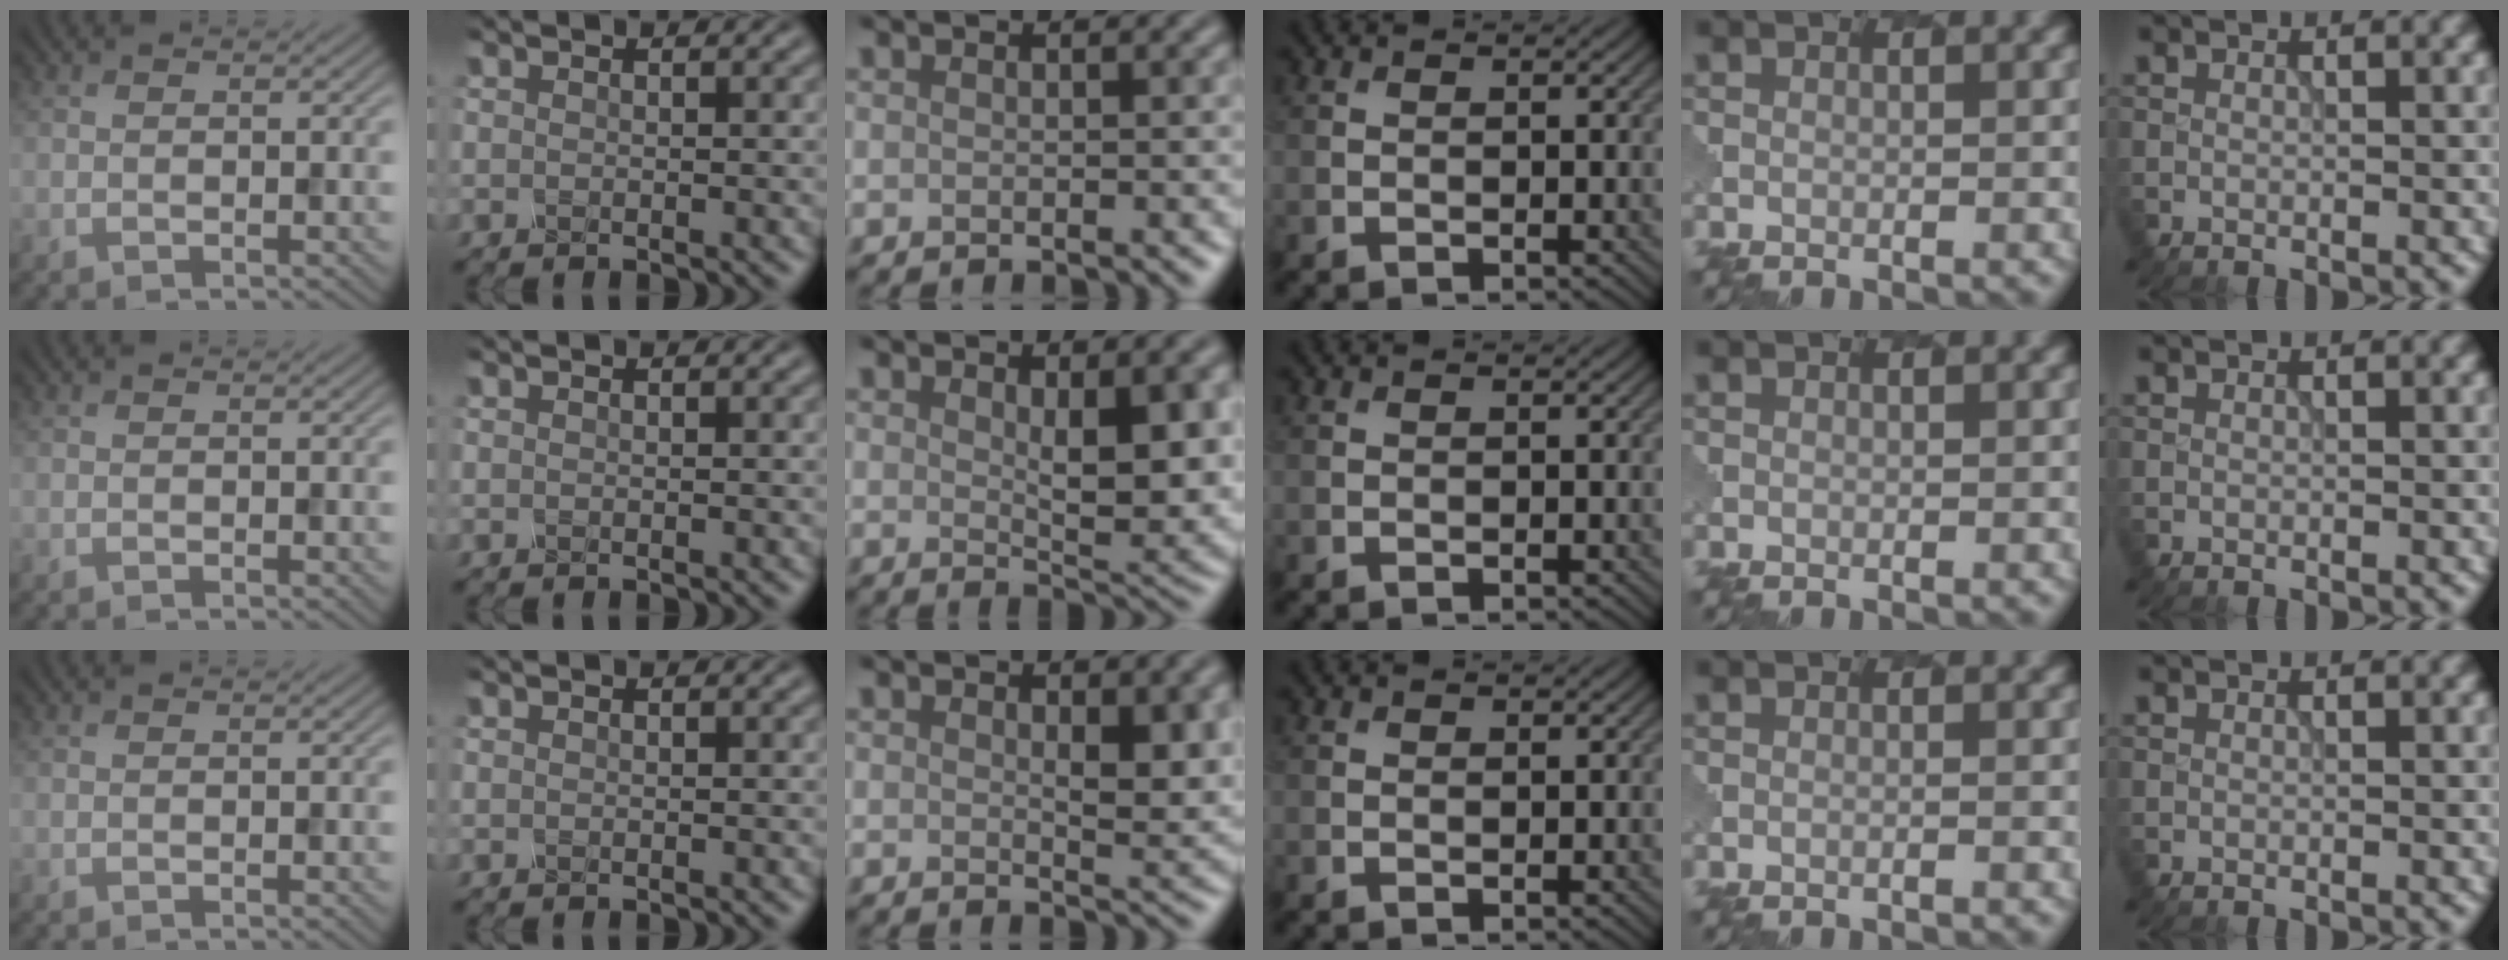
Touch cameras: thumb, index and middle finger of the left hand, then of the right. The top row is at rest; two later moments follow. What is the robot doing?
{"motion": "unscrew", "object": "spray bottle"}